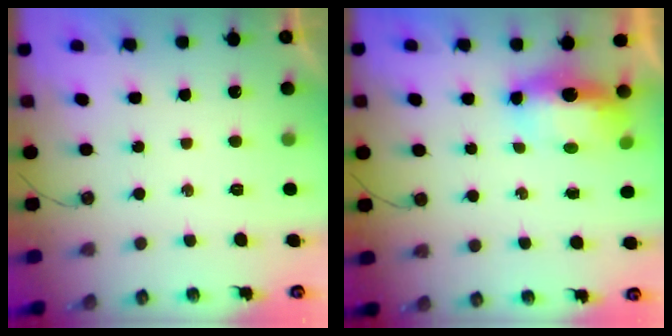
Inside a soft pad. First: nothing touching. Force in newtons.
{"total": 14.9, "press": 8.9, "slide": 11.9}